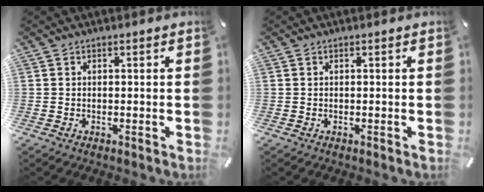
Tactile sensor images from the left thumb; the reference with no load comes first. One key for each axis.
{"total": 0.0}